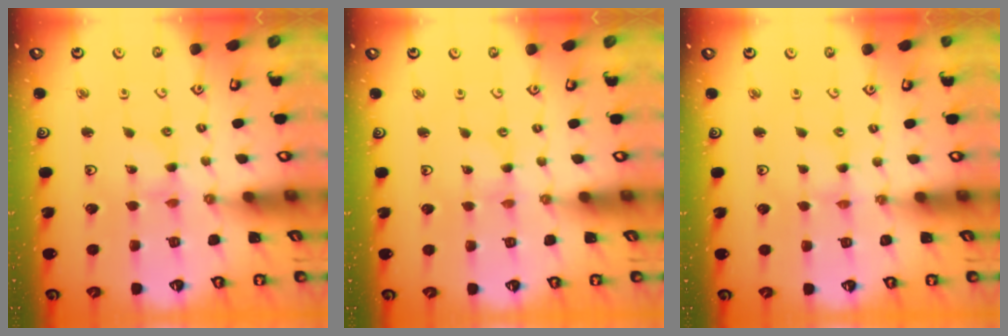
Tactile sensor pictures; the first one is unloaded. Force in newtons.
{"total": 0.0}
{"total": 0.0}